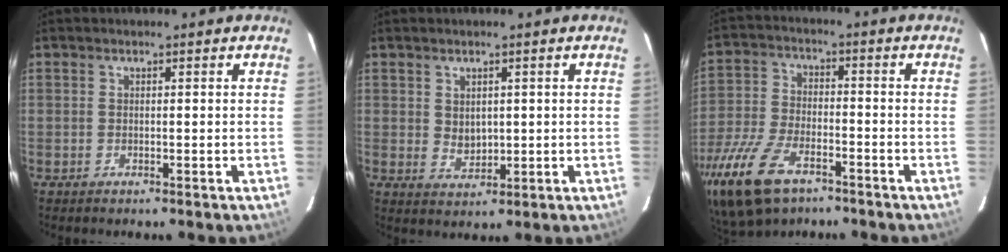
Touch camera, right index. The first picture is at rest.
{"total": 3.5, "force": [0.9, 2.7, 2.1], "torque": [-0.032, 0.000, 0.023]}
{"total": 18.5, "force": [-11.5, 9.1, 11.2], "torque": [-0.274, -0.037, -0.216]}